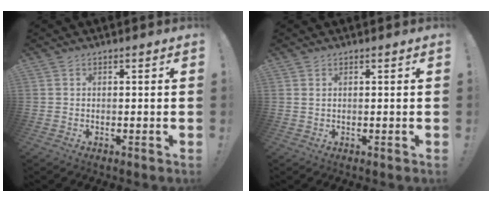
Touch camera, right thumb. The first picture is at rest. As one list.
[{"total": 0.9, "force": [0.5, 0.1, 0.7], "torque": [-0.017, 0.001, 0.009]}]